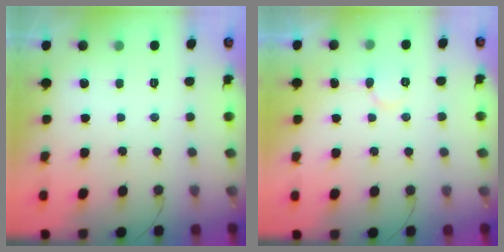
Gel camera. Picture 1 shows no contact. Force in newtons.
{"total": 5.9, "press": 5.9, "slide": 0.5}